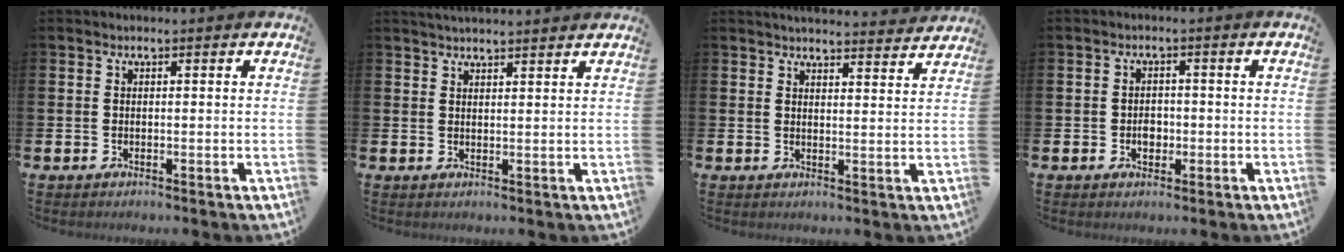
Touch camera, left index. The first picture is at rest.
{"total": 2.2, "force": [2.1, 0.0, 0.2], "torque": [-0.006, -0.009, 0.039]}
{"total": 4.3, "force": [4.3, 0.2, 0.3], "torque": [-0.002, -0.030, 0.076]}
{"total": 2.1, "force": [-0.4, 1.6, 1.2], "torque": [-0.012, 0.001, -0.012]}